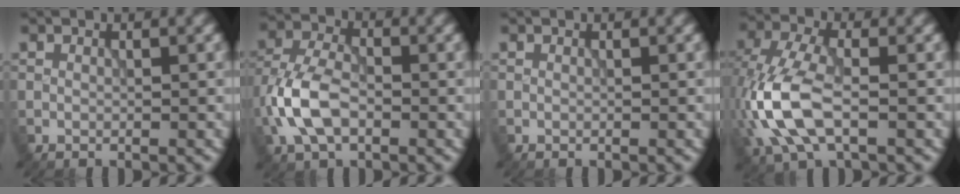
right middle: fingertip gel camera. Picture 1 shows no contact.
{"total": 5.9, "force": [-1.9, 3.4, 4.5], "torque": [-0.102, 0.004, -0.047]}
{"total": 0.0}
{"total": 7.6, "force": [-1.7, 3.9, 6.3], "torque": [-0.157, 0.007, -0.040]}